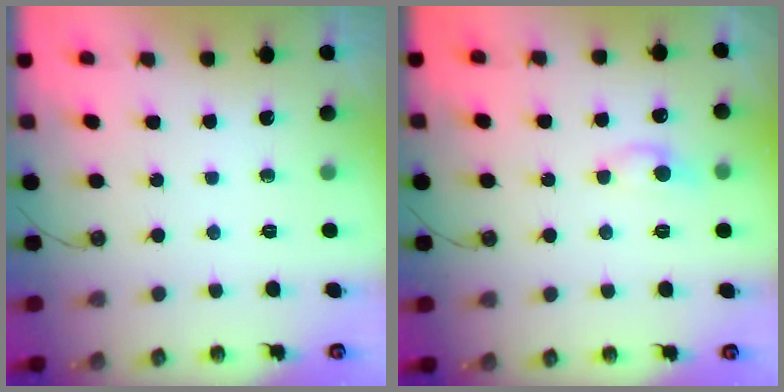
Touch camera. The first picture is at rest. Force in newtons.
{"total": 2.7, "press": 2.7, "slide": 0.6}